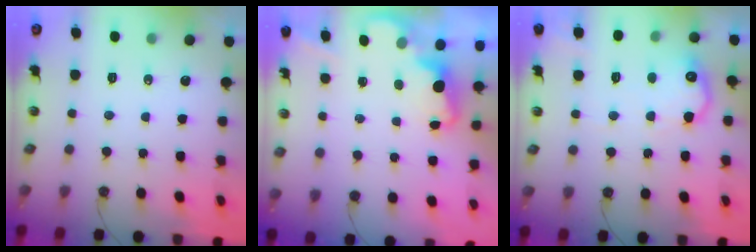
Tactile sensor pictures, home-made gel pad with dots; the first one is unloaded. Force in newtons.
{"total": 2.0, "press": 1.9, "slide": 0.6}
{"total": 12.0, "press": 12.0, "slide": 0.5}